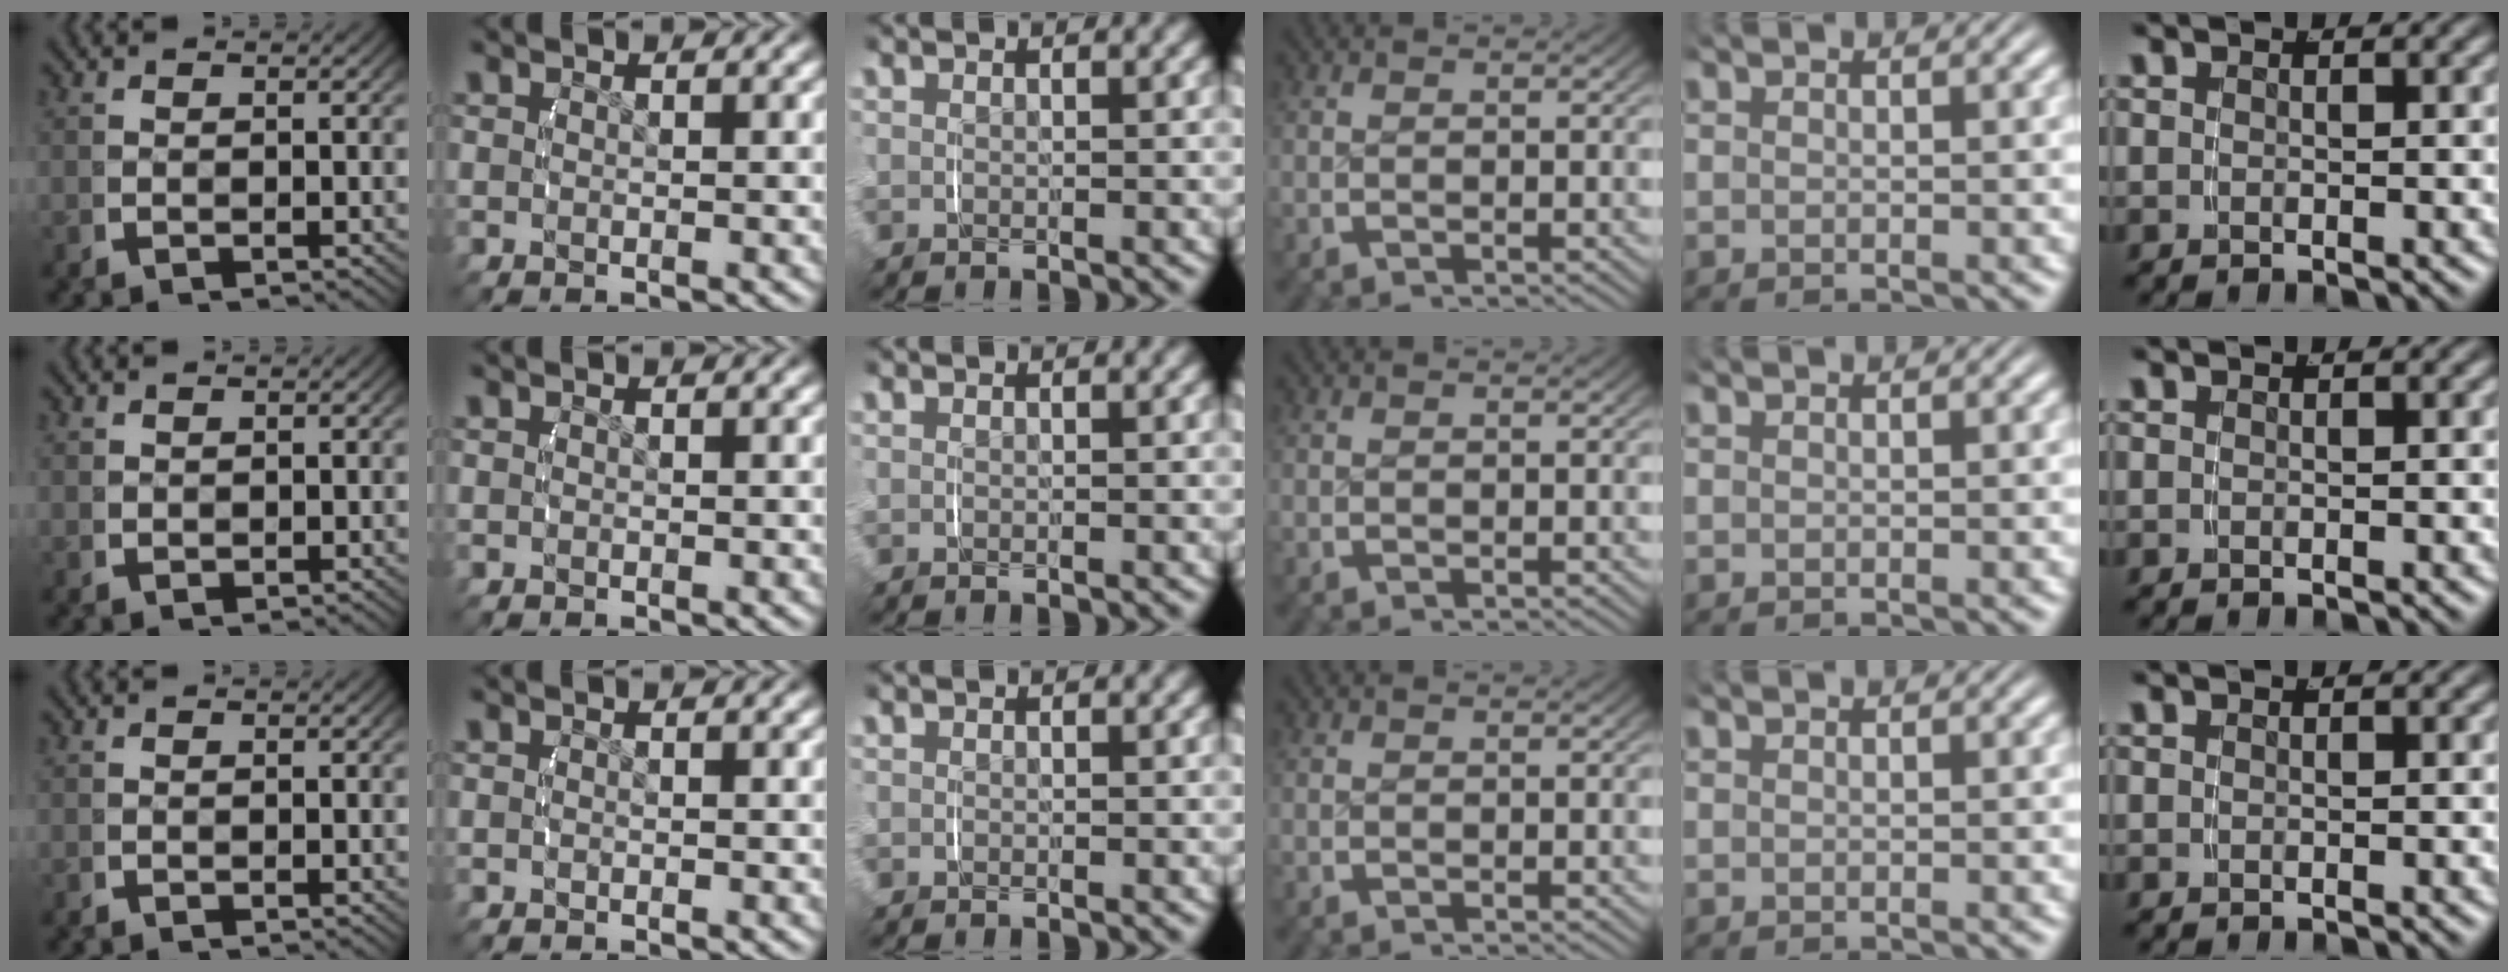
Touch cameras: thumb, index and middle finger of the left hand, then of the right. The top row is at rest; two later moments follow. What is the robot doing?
{"motion": "lift_and_place", "object": "scarf"}